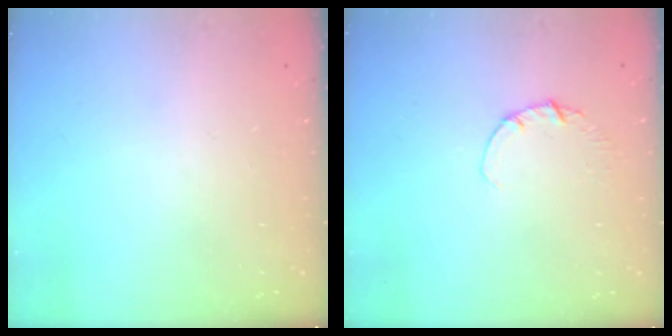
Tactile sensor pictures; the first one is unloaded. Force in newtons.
{"total": 1.1, "press": 1.1, "slide": 0.1}